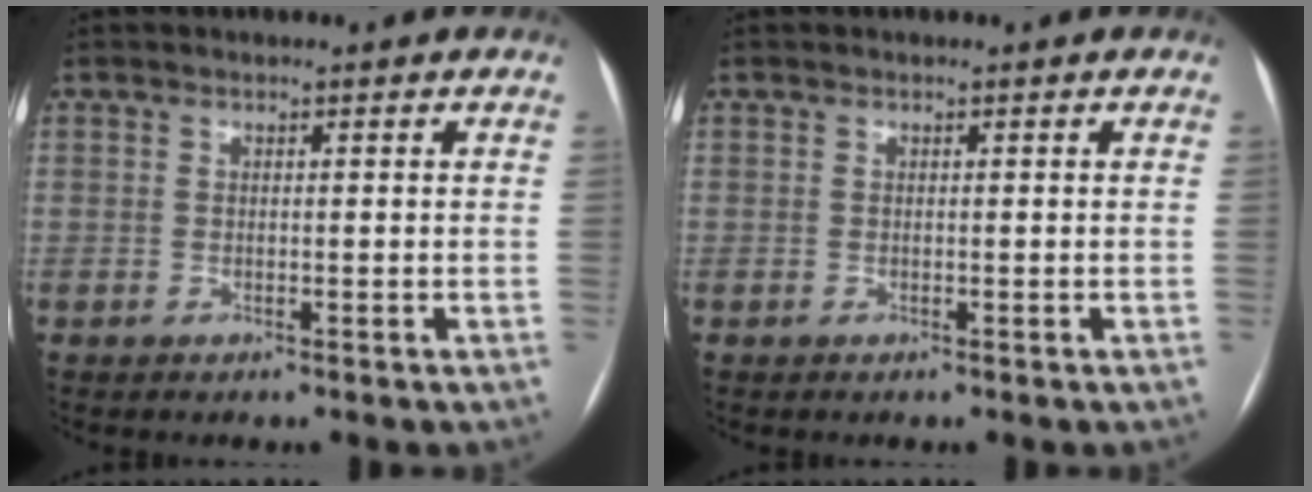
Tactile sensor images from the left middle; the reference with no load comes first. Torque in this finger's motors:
{"motor_torque": [0.00, 0.00, 0.00, 0.01]}